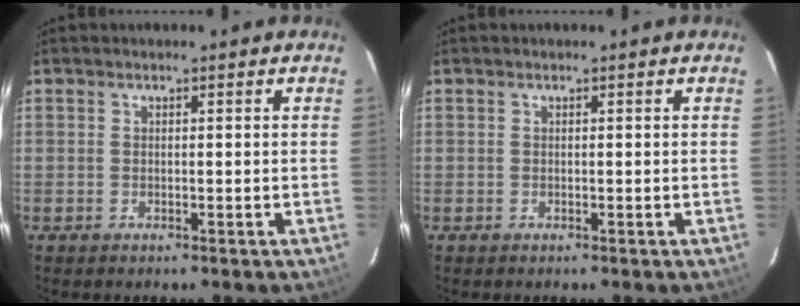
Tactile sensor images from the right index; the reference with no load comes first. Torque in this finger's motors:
{"motor_torque": [0.05, 0.05, 0.01, 0.00]}